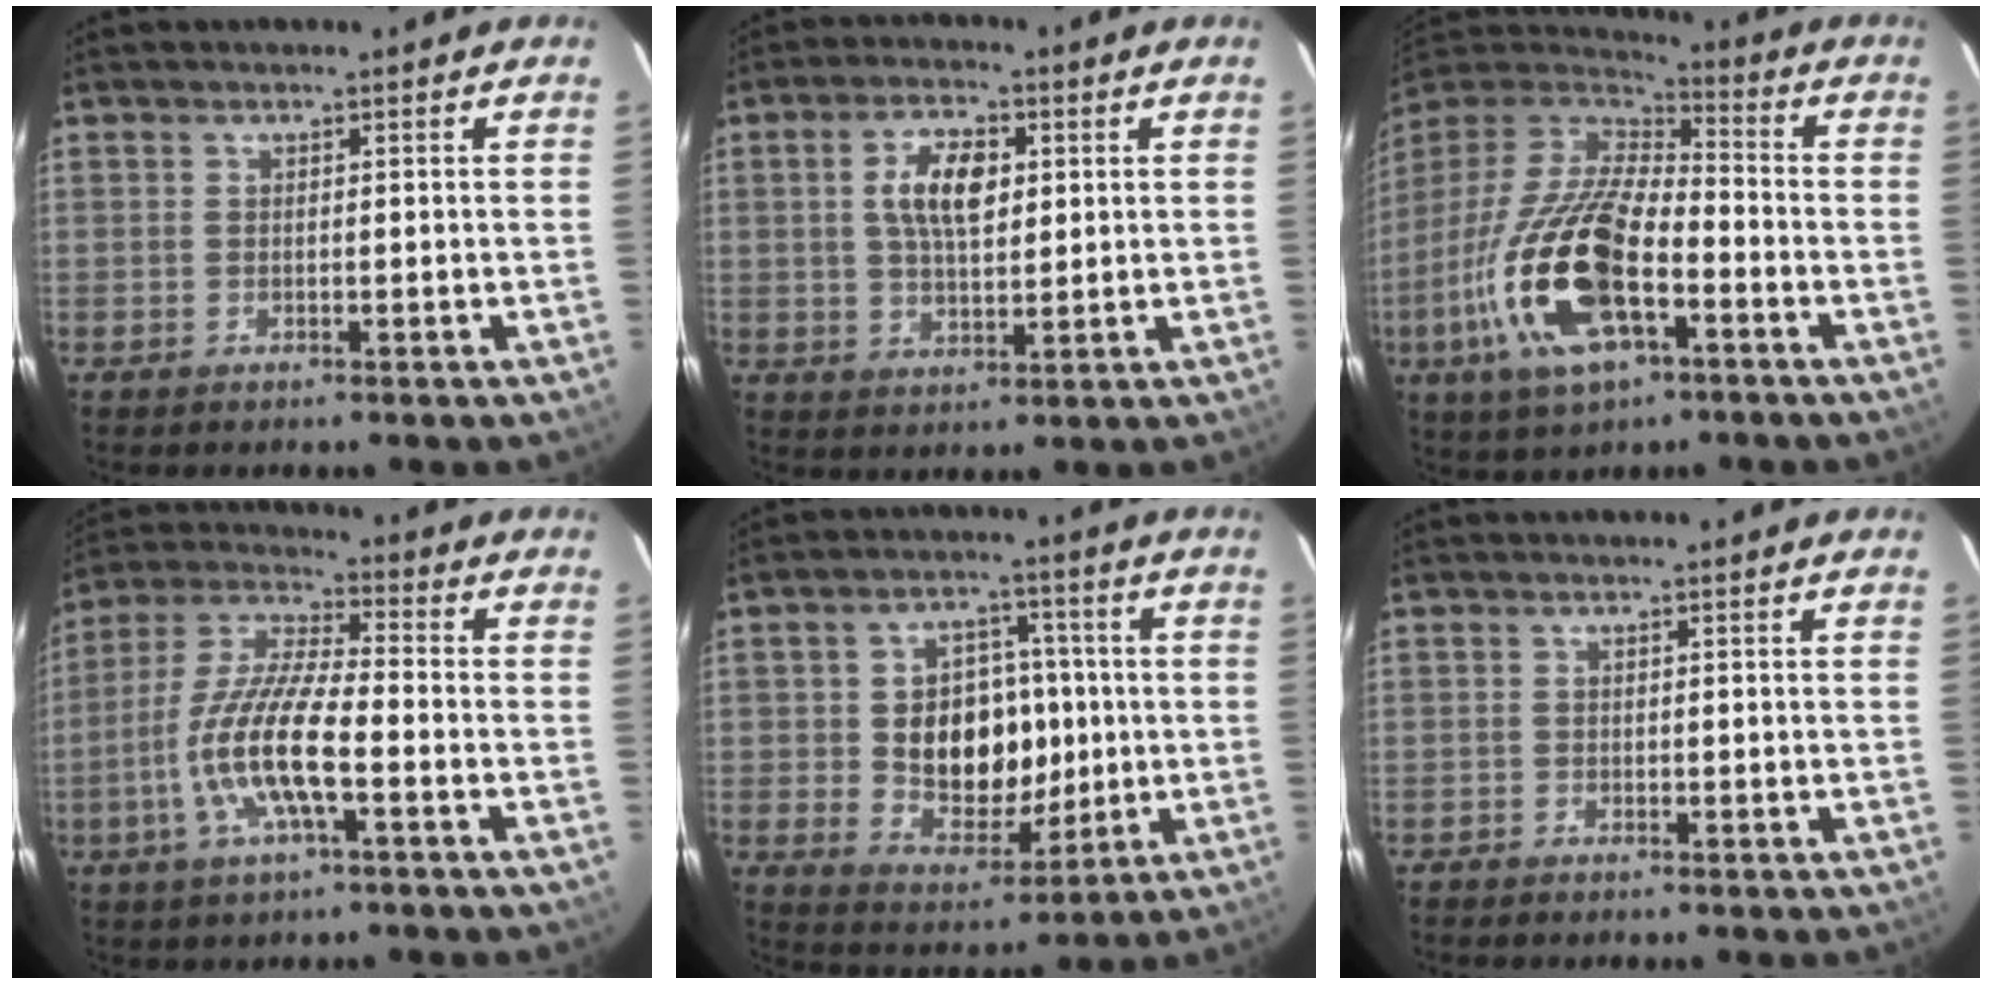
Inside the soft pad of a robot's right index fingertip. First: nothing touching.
{"total": 8.2, "force": [1.9, 4.0, 6.9], "torque": [-0.128, 0.011, 0.036]}
{"total": 22.4, "force": [-8.2, 9.2, 18.7], "torque": [-0.394, -0.035, -0.158]}
{"total": 13.6, "force": [-4.5, 2.8, 12.5], "torque": [-0.260, -0.004, -0.091]}
{"total": 12.9, "force": [-0.3, 9.6, 8.7], "torque": [-0.173, 0.010, 0.013]}
{"total": 0.6, "force": [-0.6, 0.2, 0.0], "torque": [-0.002, 0.003, -0.012]}